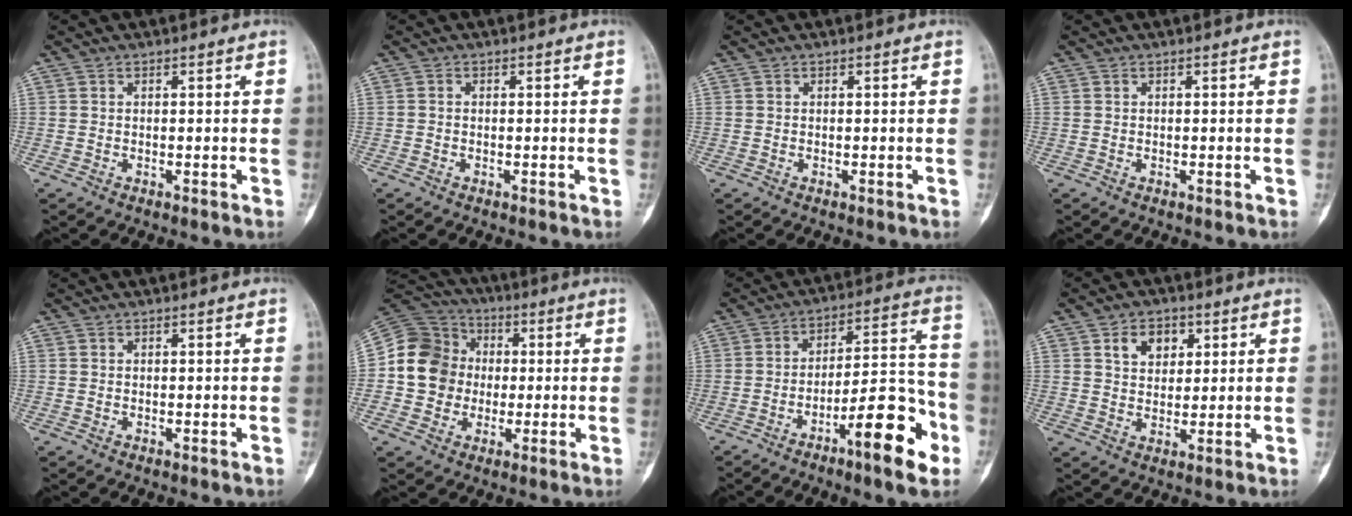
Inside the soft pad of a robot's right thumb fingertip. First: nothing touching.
{"total": 0.0}
{"total": 0.0}
{"total": 0.0}
{"total": 0.0}
{"total": 13.0, "force": [-0.5, 11.8, 5.3], "torque": [-0.074, 0.028, -0.016]}
{"total": 15.5, "force": [-7.7, 3.8, 12.9], "torque": [-0.178, 0.060, -0.116]}
{"total": 6.3, "force": [2.7, 4.5, 3.5], "torque": [-0.029, -0.010, 0.043]}